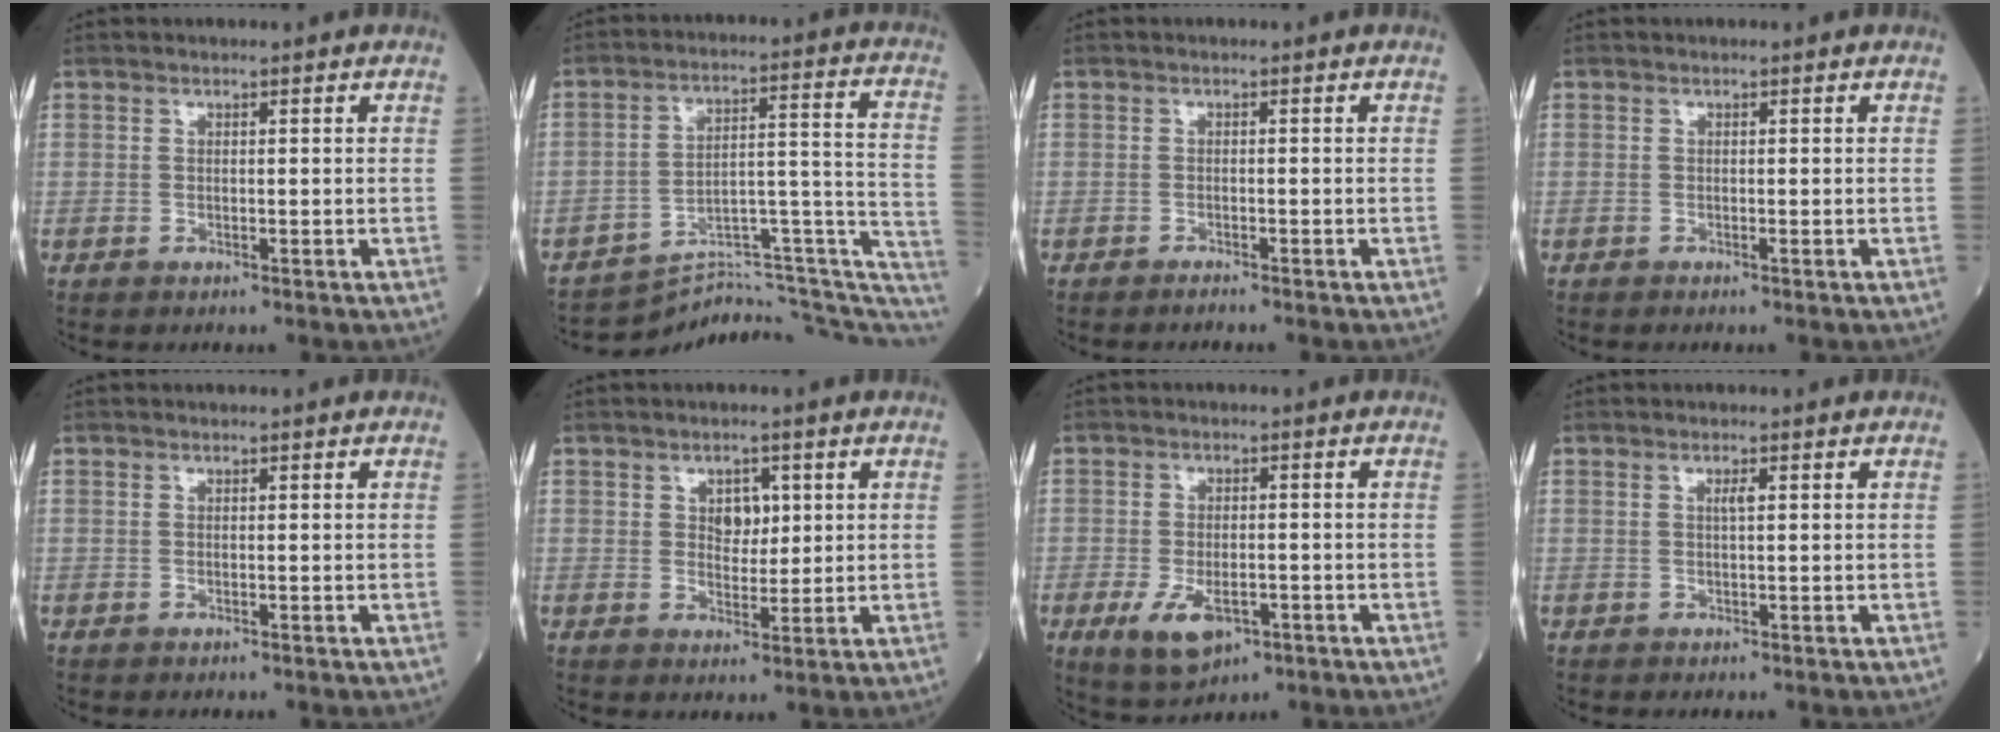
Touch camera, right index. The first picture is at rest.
{"total": 17.7, "force": [-16.6, 3.8, 5.0], "torque": [-0.026, 0.081, -0.222]}
{"total": 1.1, "force": [-1.1, -0.1, 0.3], "torque": [-0.006, 0.001, -0.017]}
{"total": 0.0}
{"total": 0.0}
{"total": 3.7, "force": [1.3, 2.4, 2.5], "torque": [-0.033, 0.002, 0.022]}
{"total": 6.9, "force": [-3.0, 3.4, 5.2], "torque": [-0.099, -0.010, -0.041]}
{"total": 1.1, "force": [0.4, 0.1, 1.0], "torque": [-0.023, 0.001, 0.006]}